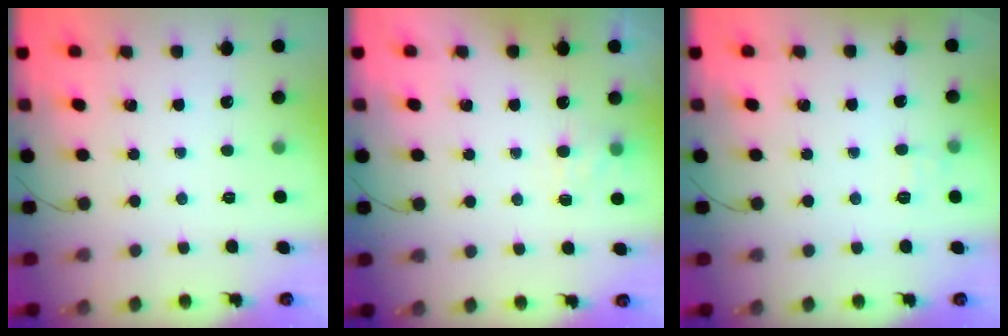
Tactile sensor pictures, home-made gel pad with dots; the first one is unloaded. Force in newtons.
{"total": 7.0, "press": 6.8, "slide": 1.8}
{"total": 5.5, "press": 5.3, "slide": 1.5}